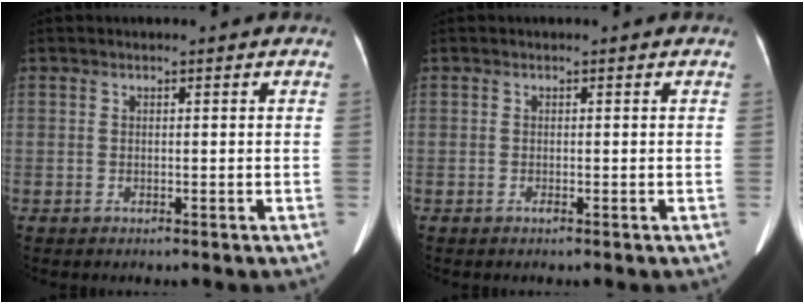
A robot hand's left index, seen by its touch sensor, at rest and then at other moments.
{"total": 0.0}